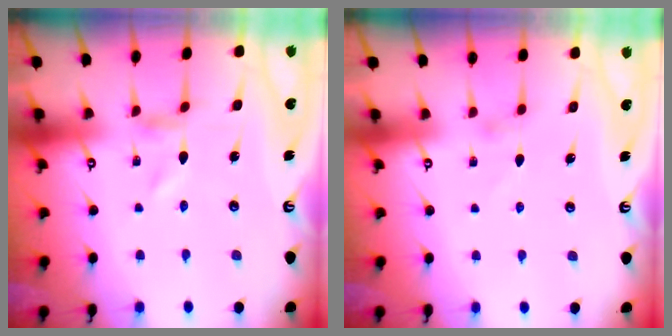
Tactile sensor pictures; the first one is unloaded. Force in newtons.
{"total": 0.7, "press": 0.6, "slide": 0.3}